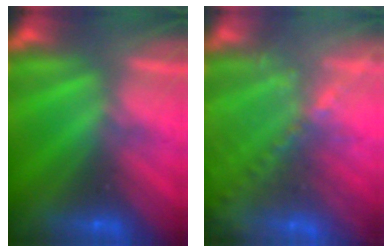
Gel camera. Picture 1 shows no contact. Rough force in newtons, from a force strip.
{"total": 7.6}